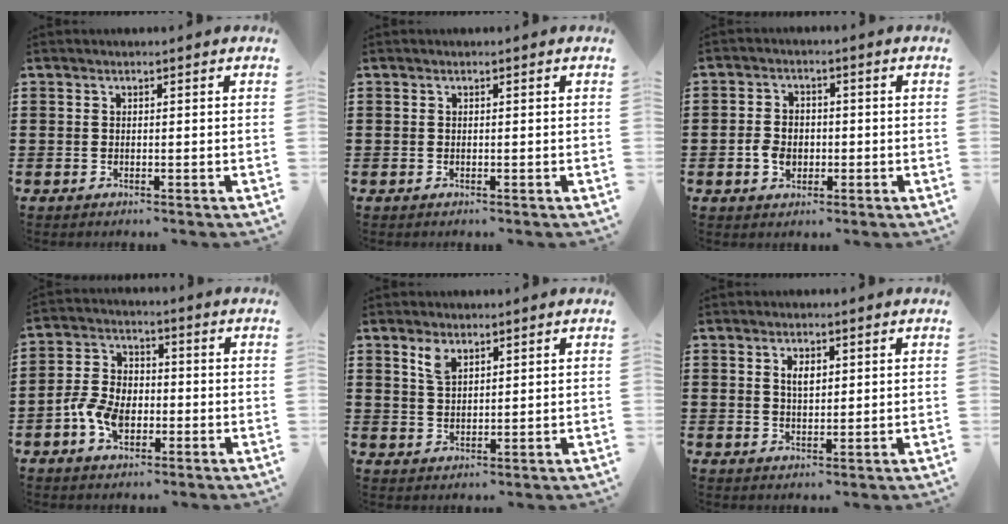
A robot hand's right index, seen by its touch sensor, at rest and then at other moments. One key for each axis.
{"total": 0.0}
{"total": 3.8, "fx": -0.9, "fy": 2.8, "fz": 2.4, "tx": -0.064, "ty": -0.001, "tz": -0.020}
{"total": 6.3, "fx": -2.2, "fy": 4.1, "fz": 4.3, "tx": -0.104, "ty": 0.003, "tz": -0.044}
{"total": 3.4, "fx": 2.3, "fy": 1.6, "fz": 2.0, "tx": -0.047, "ty": 0.006, "tz": 0.041}
{"total": 2.5, "fx": 0.9, "fy": 1.2, "fz": 2.0, "tx": -0.034, "ty": 0.001, "tz": 0.013}